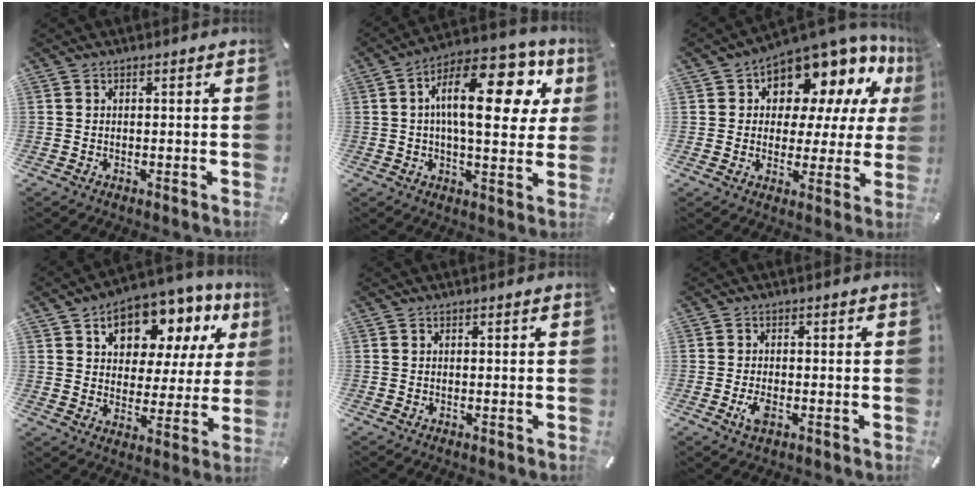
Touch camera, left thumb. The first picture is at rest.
{"total": 21.5, "force": [6.6, 9.4, 18.2], "torque": [-0.291, -0.027, 0.097]}
{"total": 12.2, "force": [8.4, 7.1, 5.4], "torque": [-0.086, -0.079, 0.147]}
{"total": 12.6, "force": [7.0, 8.6, 6.0], "torque": [-0.094, -0.045, 0.122]}
{"total": 0.0}
{"total": 3.4, "force": [-1.2, 1.7, 2.7], "torque": [-0.065, -0.001, -0.025]}